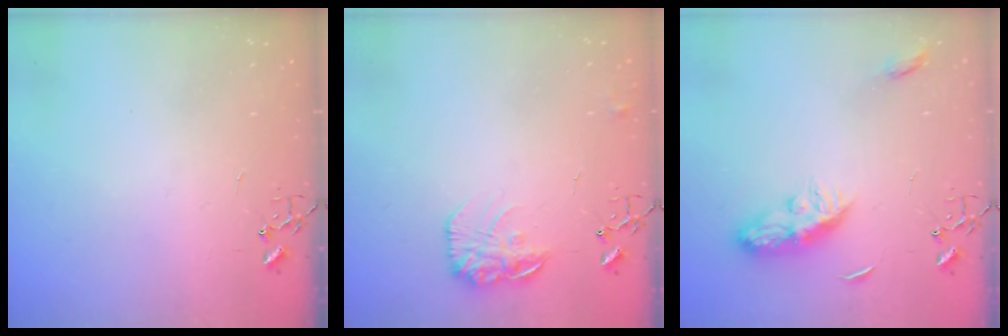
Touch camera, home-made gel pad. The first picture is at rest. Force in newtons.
{"total": 12.7, "press": 12.7, "slide": 0.6}
{"total": 8.5, "press": 8.4, "slide": 0.3}